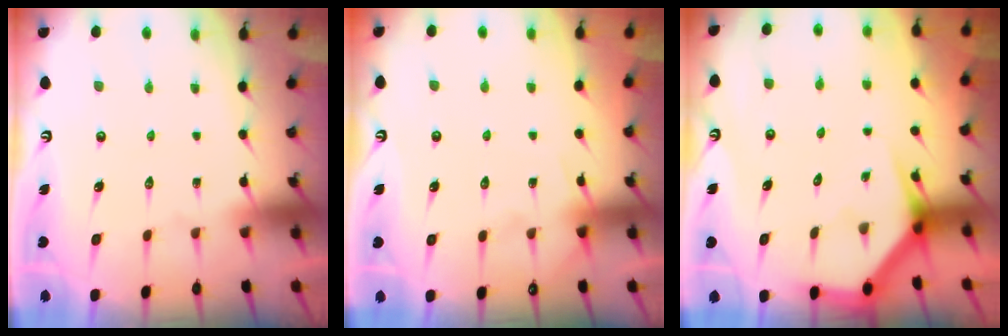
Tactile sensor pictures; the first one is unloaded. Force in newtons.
{"total": 4.5, "press": 4.5, "slide": 0.6}
{"total": 3.2, "press": 3.2, "slide": 0.2}